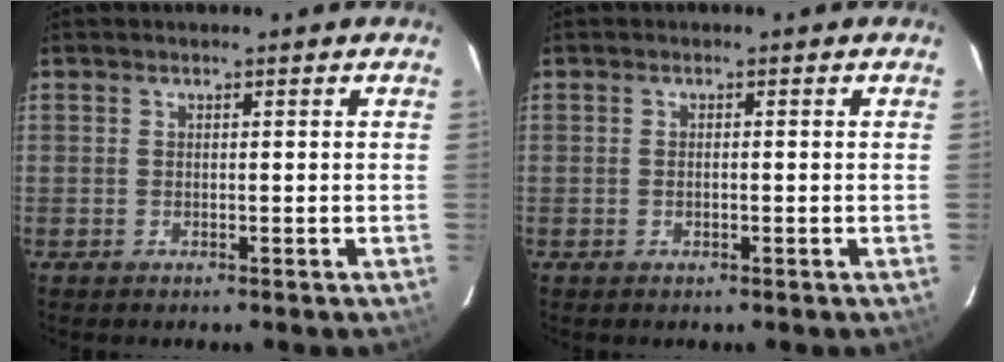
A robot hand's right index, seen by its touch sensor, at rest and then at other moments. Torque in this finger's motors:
{"motor_torque": [-0.06, 0.03, -0.03, 0.00]}